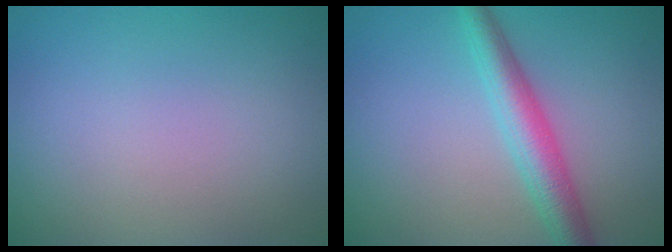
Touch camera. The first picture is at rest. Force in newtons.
{"total": 4.2, "press": 4.2, "slide": 0.1}